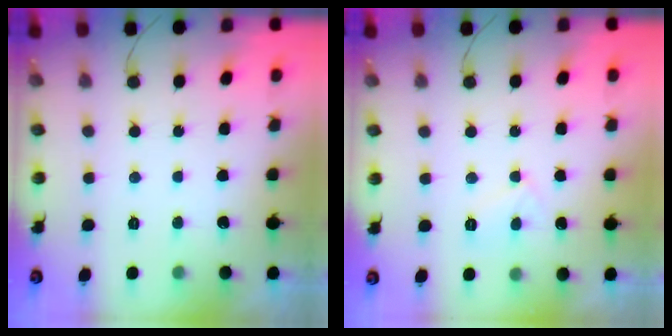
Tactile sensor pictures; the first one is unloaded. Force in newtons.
{"total": 4.7, "press": 4.7, "slide": 0.3}